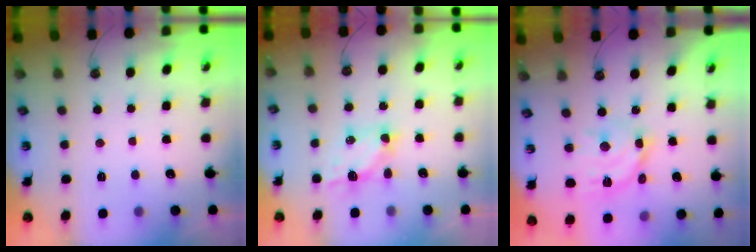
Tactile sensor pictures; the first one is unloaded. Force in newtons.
{"total": 5.8, "press": 5.8, "slide": 0.2}
{"total": 12.9, "press": 12.9, "slide": 1.2}